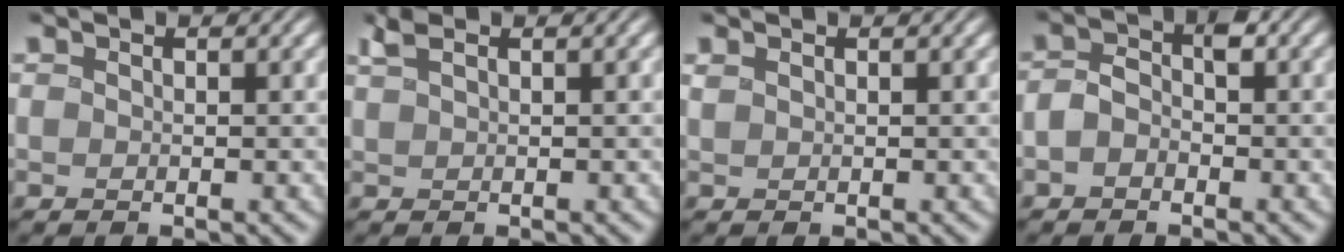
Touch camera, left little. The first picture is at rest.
{"total": 2.1, "force": [1.4, 0.6, 1.4], "torque": [-0.024, 0.011, 0.029]}
{"total": 0.7, "force": [0.5, 0.2, 0.3], "torque": [-0.009, 0.004, 0.012]}
{"total": 2.4, "force": [-0.7, 1.5, 1.6], "torque": [-0.031, 0.008, -0.021]}